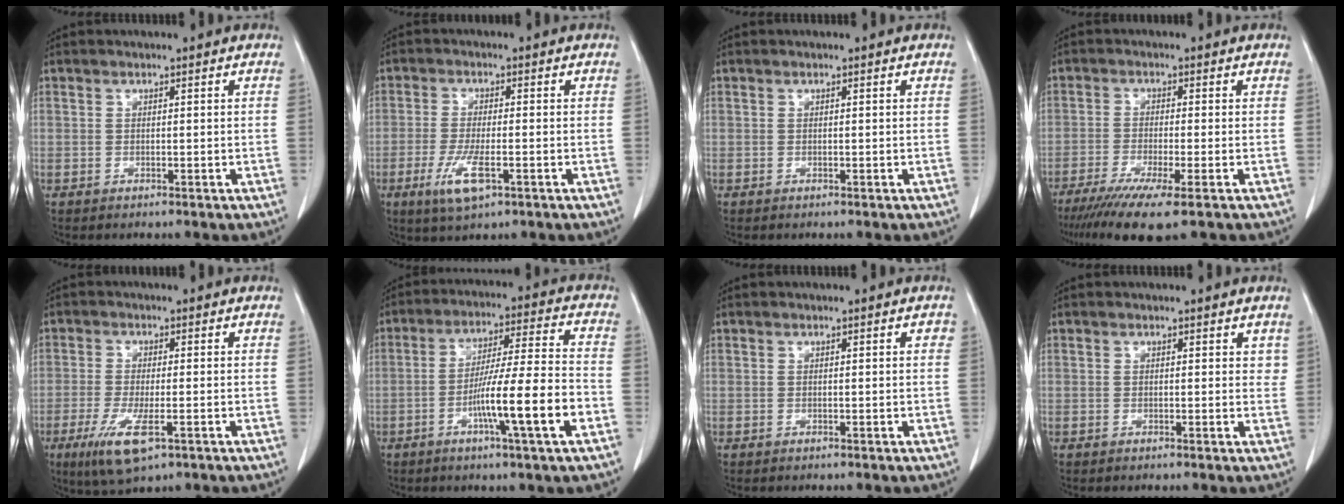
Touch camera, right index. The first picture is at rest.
{"total": 6.3, "force": [-2.7, 1.4, 5.5], "torque": [-0.112, -0.013, -0.045]}
{"total": 0.0}
{"total": 9.0, "force": [-5.9, 0.3, 6.8], "torque": [-0.112, -0.023, -0.095]}
{"total": 7.7, "force": [-3.6, 1.8, 6.5], "torque": [-0.131, -0.022, -0.058]}
{"total": 13.0, "force": [-4.7, -0.5, 12.1], "torque": [-0.207, -0.002, -0.080]}
{"total": 0.7, "force": [0.2, 0.3, 0.6], "torque": [-0.007, 0.005, 0.003]}
{"total": 1.5, "force": [1.0, 1.0, 0.6], "torque": [0.005, -0.002, 0.006]}